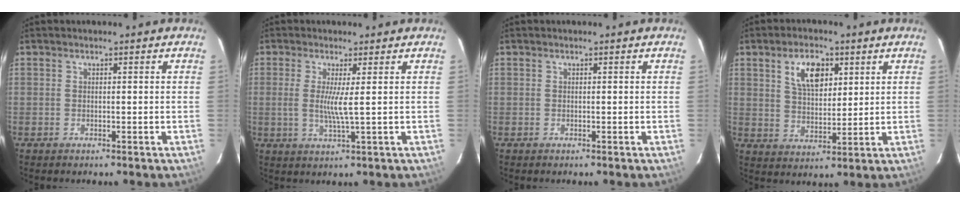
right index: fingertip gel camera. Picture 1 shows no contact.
{"total": 4.3, "force": [0.5, -0.4, 4.3], "torque": [-0.086, -0.010, 0.004]}
{"total": 0.0}
{"total": 8.3, "force": [3.8, 4.4, 6.0], "torque": [-0.105, 0.012, 0.071]}